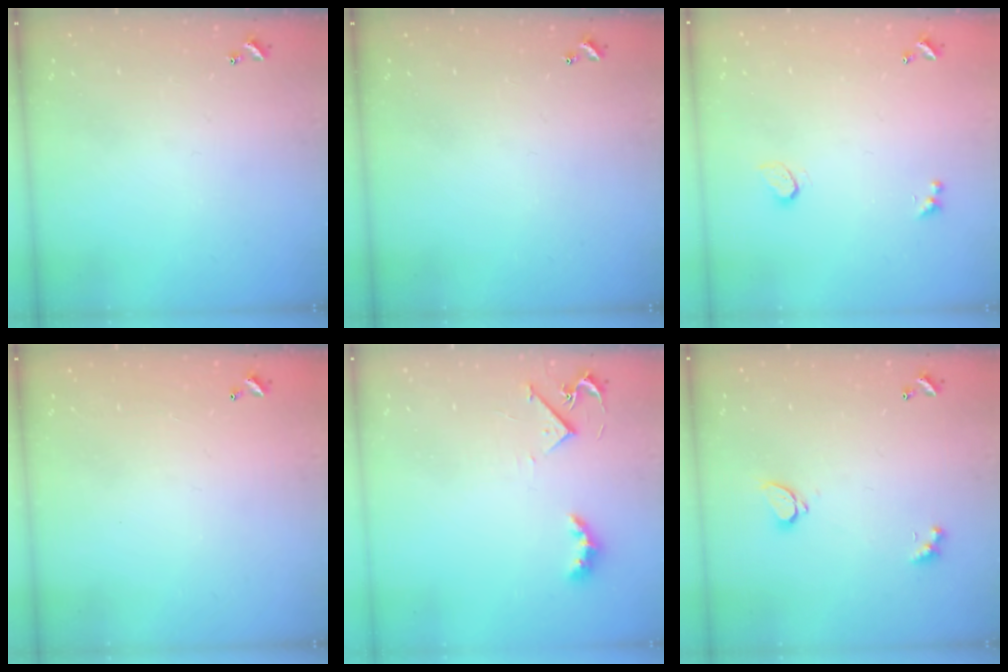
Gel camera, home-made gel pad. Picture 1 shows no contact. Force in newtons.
{"total": 0.0}
{"total": 0.9, "press": 0.8, "slide": 0.4}
{"total": 2.8, "press": 2.8, "slide": 0.1}
{"total": 3.6, "press": 3.5, "slide": 0.6}
{"total": 1.6, "press": 1.6, "slide": 0.5}